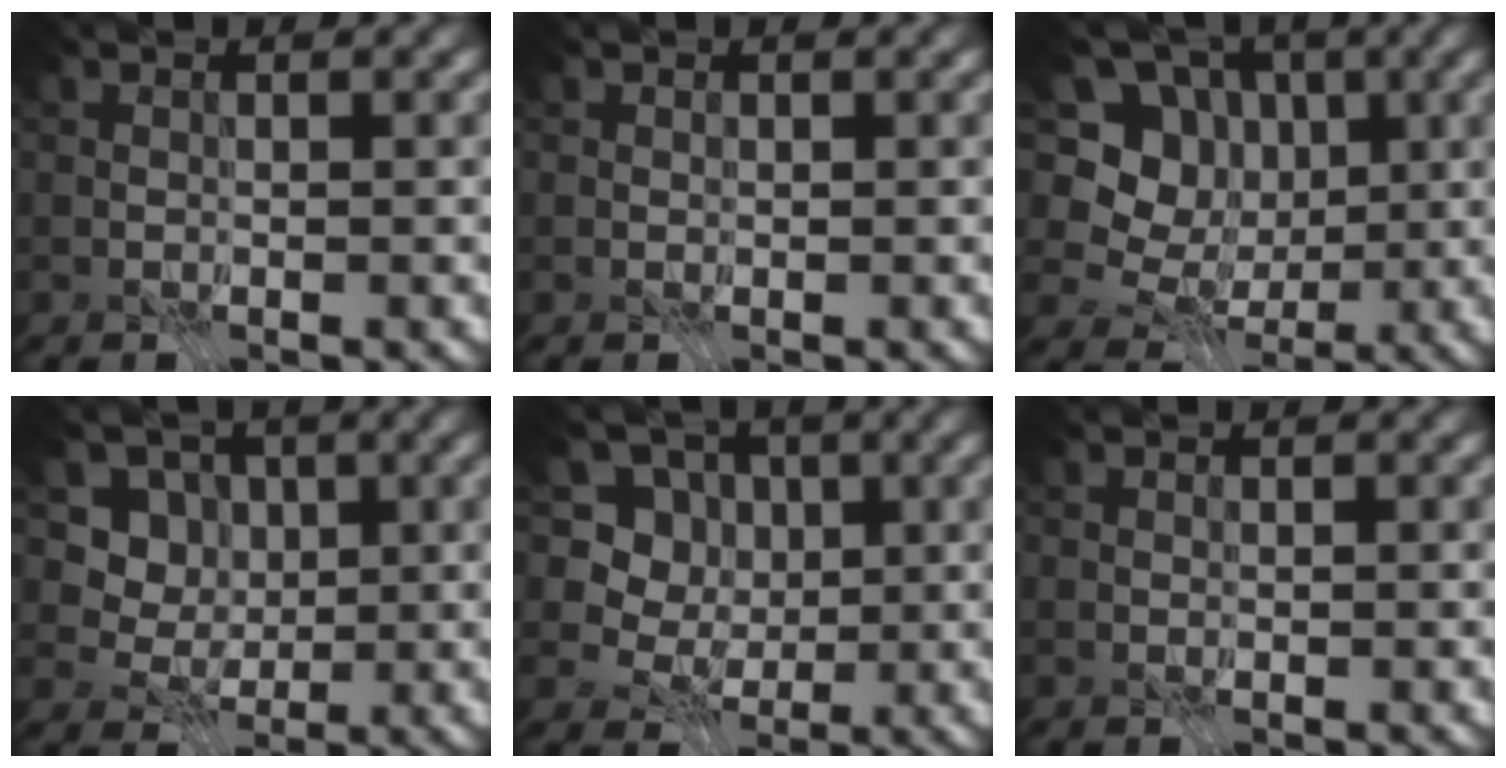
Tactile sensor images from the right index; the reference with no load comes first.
{"total": 0.0}
{"total": 9.0, "force": [0.5, 8.0, 4.0], "torque": [-0.081, 0.023, -0.021]}
{"total": 4.7, "force": [0.5, 4.3, 1.8], "torque": [-0.022, -0.003, -0.016]}
{"total": 8.1, "force": [1.3, 7.2, 3.4], "torque": [-0.061, 0.017, -0.011]}
{"total": 0.0}